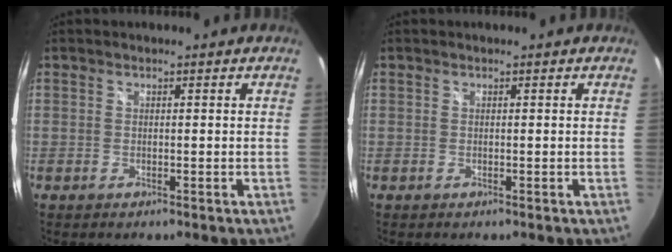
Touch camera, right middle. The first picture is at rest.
{"total": 0.0}